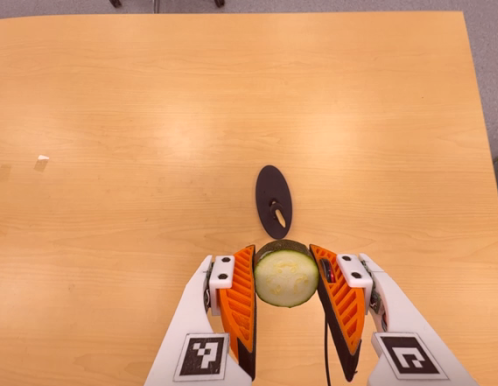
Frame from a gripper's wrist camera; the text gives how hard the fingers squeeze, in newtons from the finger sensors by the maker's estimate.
{"total": 11.7, "left": 10.9, "right": 12.6}